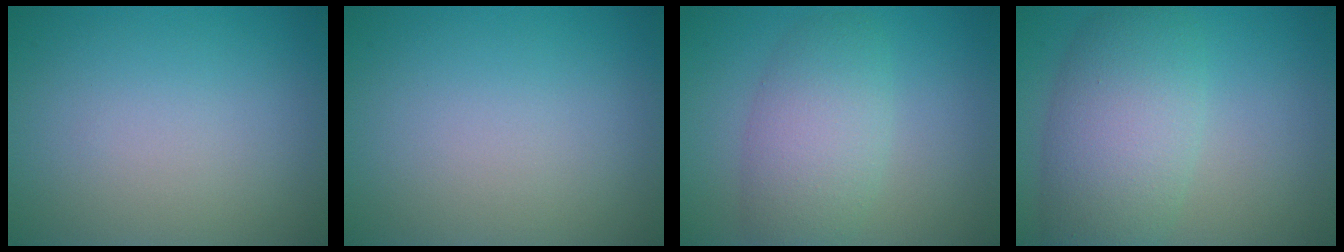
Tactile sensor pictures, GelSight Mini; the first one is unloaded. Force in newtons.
{"total": 0.0}
{"total": 5.0, "press": 5.0, "slide": 0.2}
{"total": 7.0, "press": 6.9, "slide": 0.5}